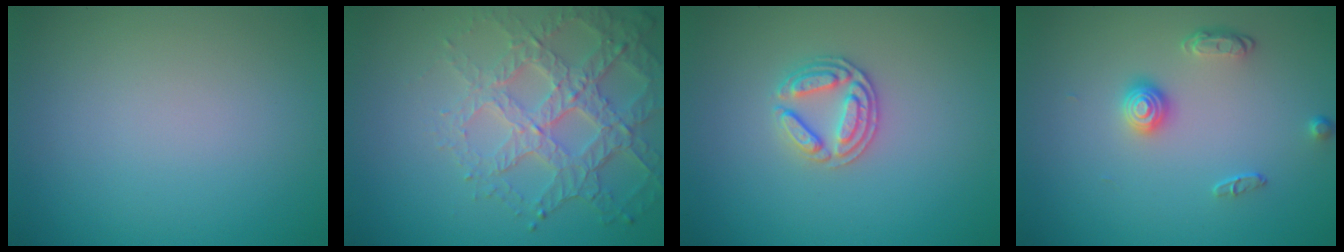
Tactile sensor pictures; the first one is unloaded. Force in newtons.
{"total": 5.7, "press": 4.6, "slide": 3.3}
{"total": 2.7, "press": 2.7, "slide": 0.6}
{"total": 2.1, "press": 1.6, "slide": 1.4}